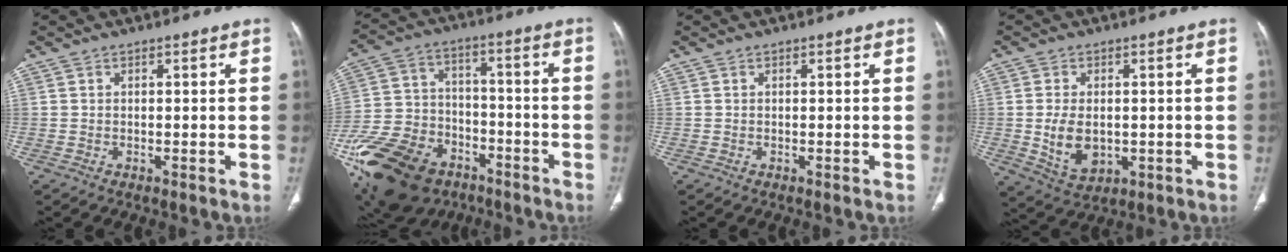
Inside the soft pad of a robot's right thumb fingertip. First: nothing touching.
{"total": 28.7, "force": [-15.8, 18.7, 15.1], "torque": [-0.364, 0.048, -0.268]}
{"total": 0.0}
{"total": 8.0, "force": [-0.6, 5.3, 5.9], "torque": [-0.093, -0.008, 0.004]}